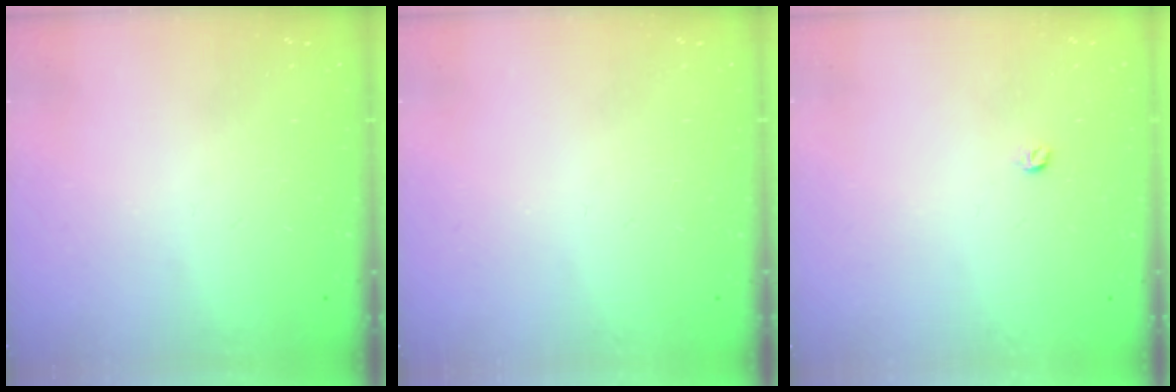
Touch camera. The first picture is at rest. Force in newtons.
{"total": 0.0}
{"total": 3.0, "press": 2.9, "slide": 0.4}